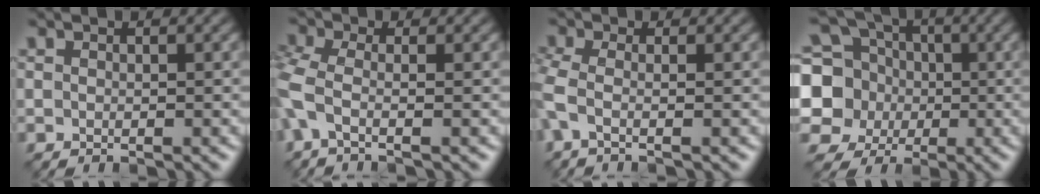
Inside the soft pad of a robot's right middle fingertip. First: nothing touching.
{"total": 3.4, "force": [-0.8, 1.4, 3.0], "torque": [-0.082, -0.005, -0.030]}
{"total": 2.2, "force": [-0.5, 0.8, 2.0], "torque": [-0.055, -0.009, -0.022]}
{"total": 10.1, "force": [0.0, 9.1, 4.3], "torque": [-0.114, -0.004, -0.027]}